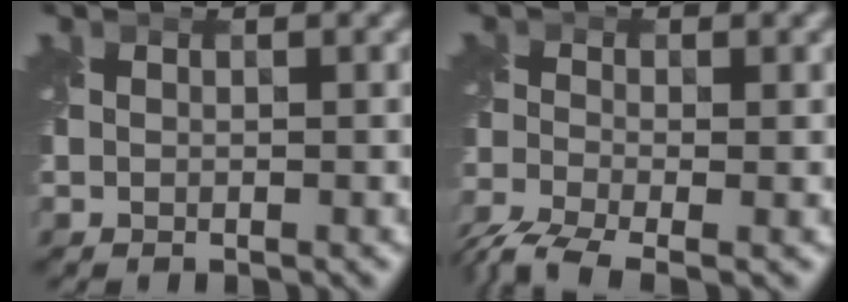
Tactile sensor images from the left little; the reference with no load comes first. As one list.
[{"total": 5.3, "force": [-4.0, 1.8, 3.1], "torque": [-0.068, -0.026, -0.087]}]